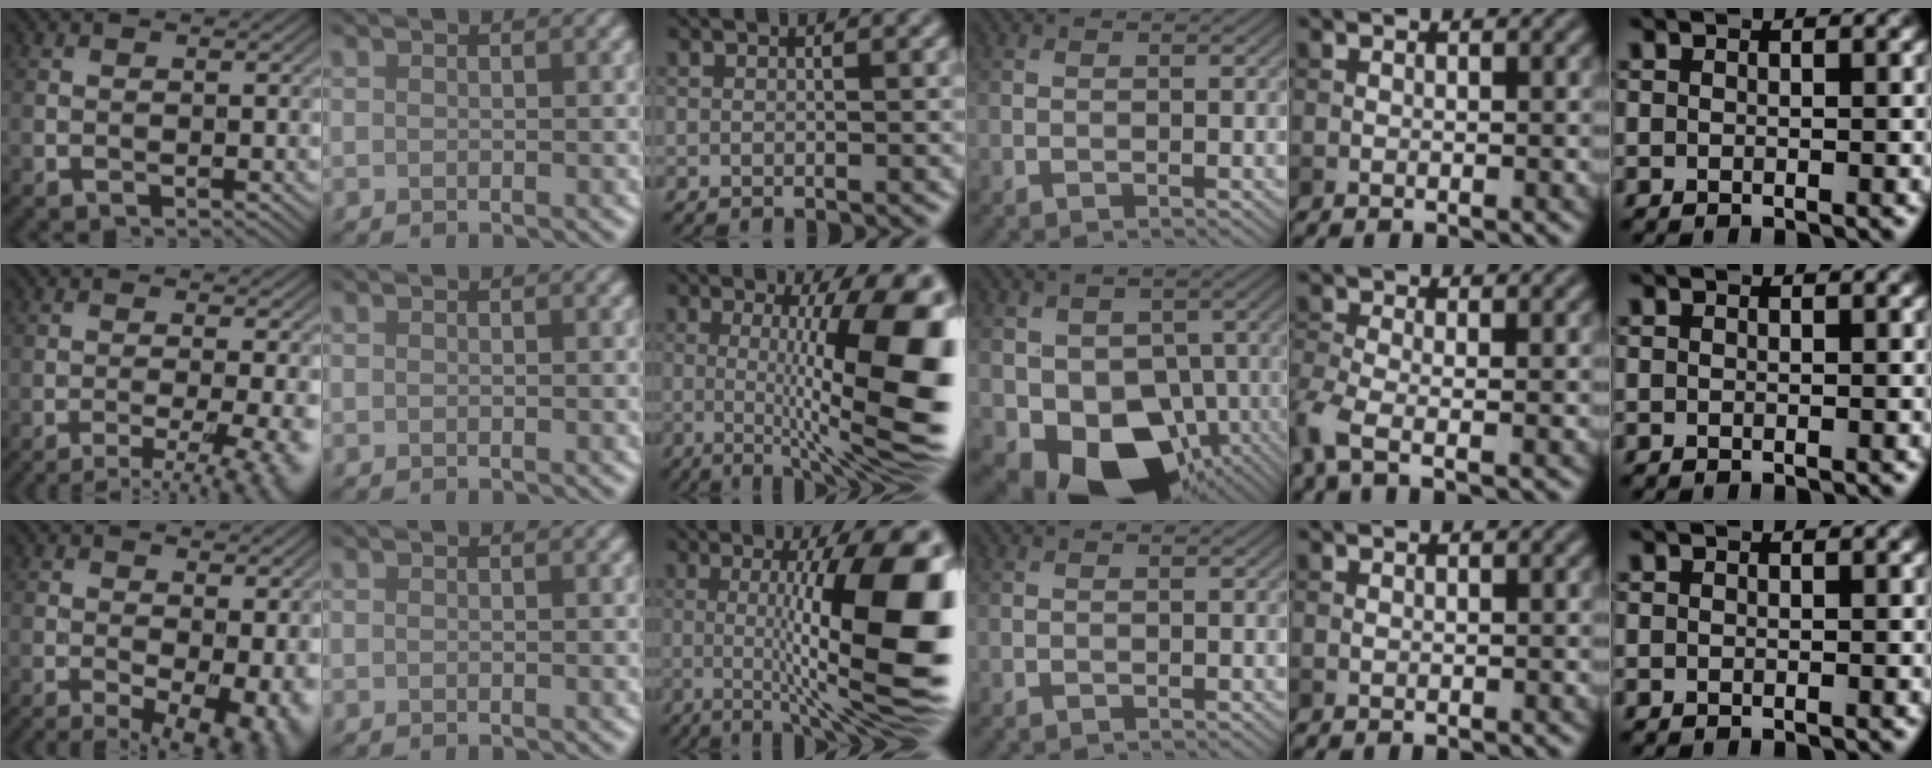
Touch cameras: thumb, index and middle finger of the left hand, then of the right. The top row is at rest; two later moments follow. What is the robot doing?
{"motion": "unscrew", "object": "dispenser bottle"}